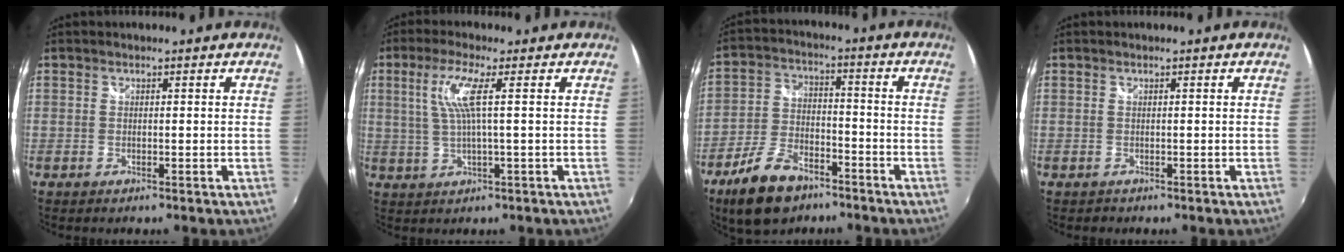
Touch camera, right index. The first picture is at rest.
{"total": 6.1, "force": [1.5, -0.2, 5.9], "torque": [-0.116, 0.000, 0.037]}
{"total": 12.3, "force": [-8.4, 6.1, 6.6], "torque": [-0.151, -0.001, -0.151]}
{"total": 0.6, "force": [-0.4, 0.4, -0.1], "torque": [0.000, -0.002, -0.005]}